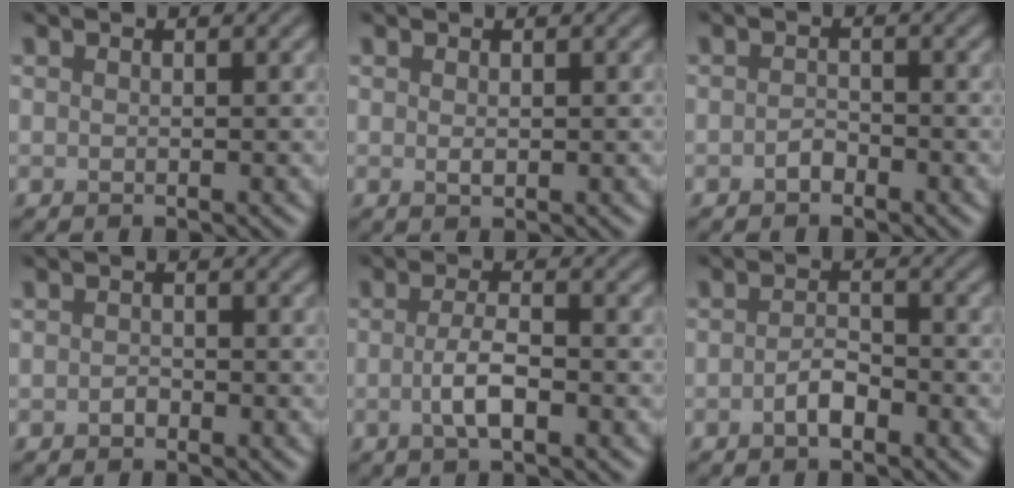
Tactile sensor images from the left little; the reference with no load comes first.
{"total": 0.6, "force": [0.1, 0.4, 0.5], "torque": [-0.010, -0.001, 0.002]}
{"total": 1.2, "force": [-0.7, 0.7, 0.6], "torque": [-0.011, 0.002, -0.015]}
{"total": 0.7, "force": [-0.4, 0.5, 0.4], "torque": [-0.007, -0.001, -0.008]}
{"total": 2.8, "force": [-0.7, 0.8, 2.6], "torque": [-0.053, 0.000, -0.017]}
{"total": 1.9, "force": [-1.0, 0.8, 1.4], "torque": [-0.027, 0.003, -0.021]}